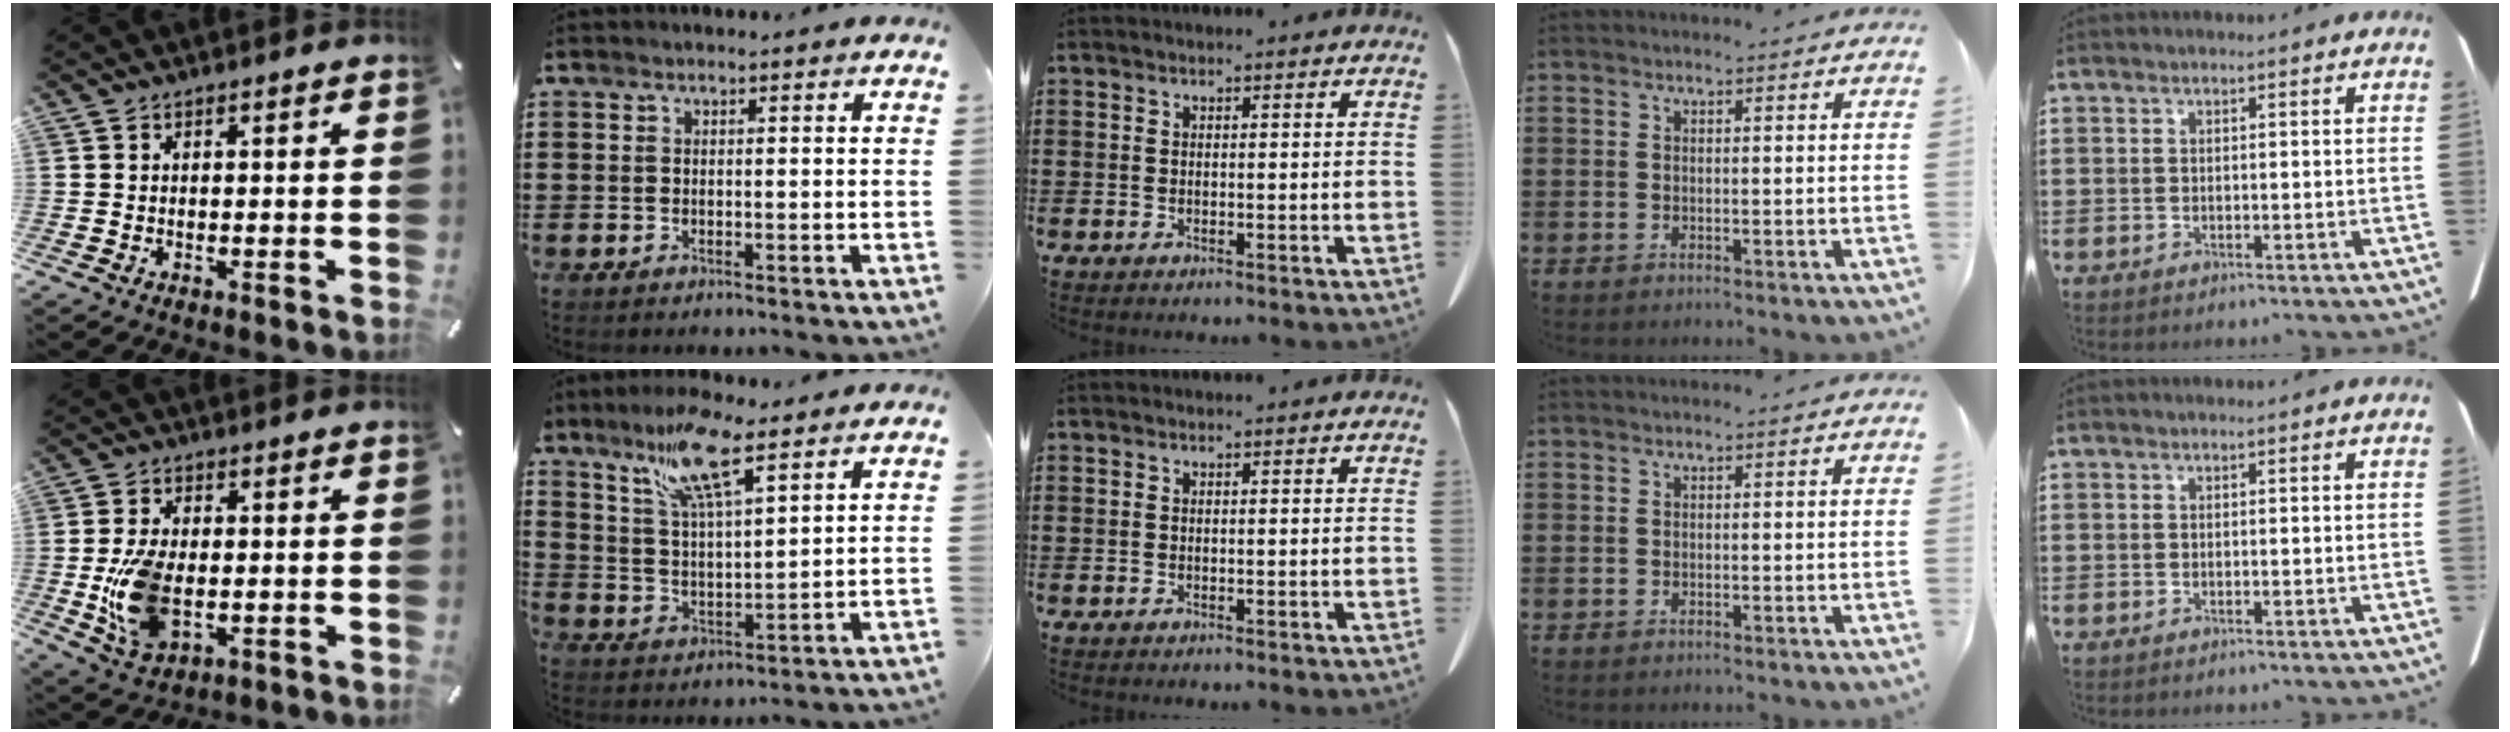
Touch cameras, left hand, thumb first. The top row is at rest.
{"thumb": {"total": 11.4, "force": [-1.4, 7.0, 8.9], "torque": [-0.195, -0.012, -0.023]}, "index": {"total": 10.0, "force": [7.3, 1.9, 6.6], "torque": [-0.140, -0.015, 0.129]}}